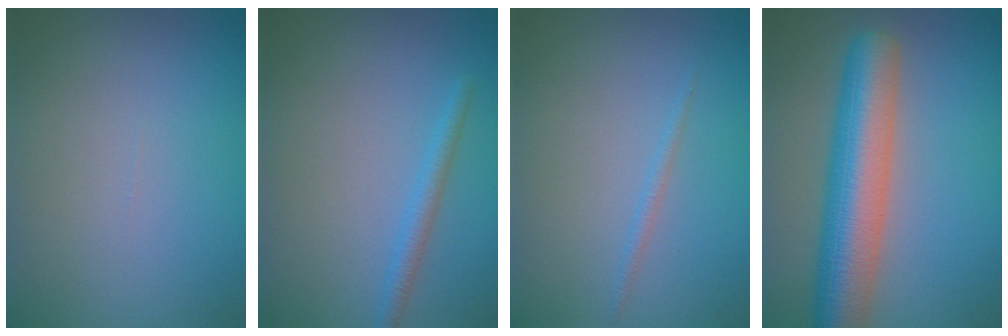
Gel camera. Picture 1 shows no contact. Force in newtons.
{"total": 1.7, "press": 1.7, "slide": 0.1}
{"total": 0.8, "press": 0.8, "slide": 0.1}
{"total": 8.6, "press": 8.6, "slide": 0.3}